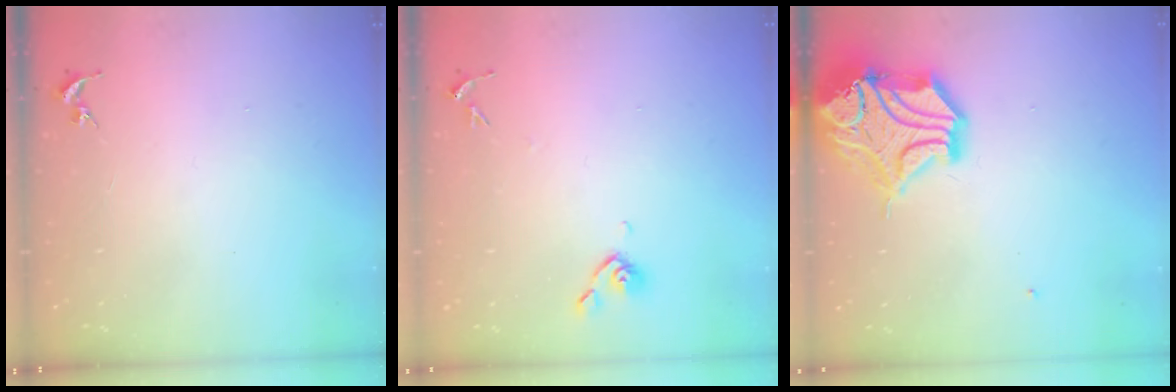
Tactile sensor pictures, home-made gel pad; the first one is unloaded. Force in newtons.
{"total": 5.8, "press": 5.8, "slide": 0.7}
{"total": 18.1, "press": 17.9, "slide": 2.5}